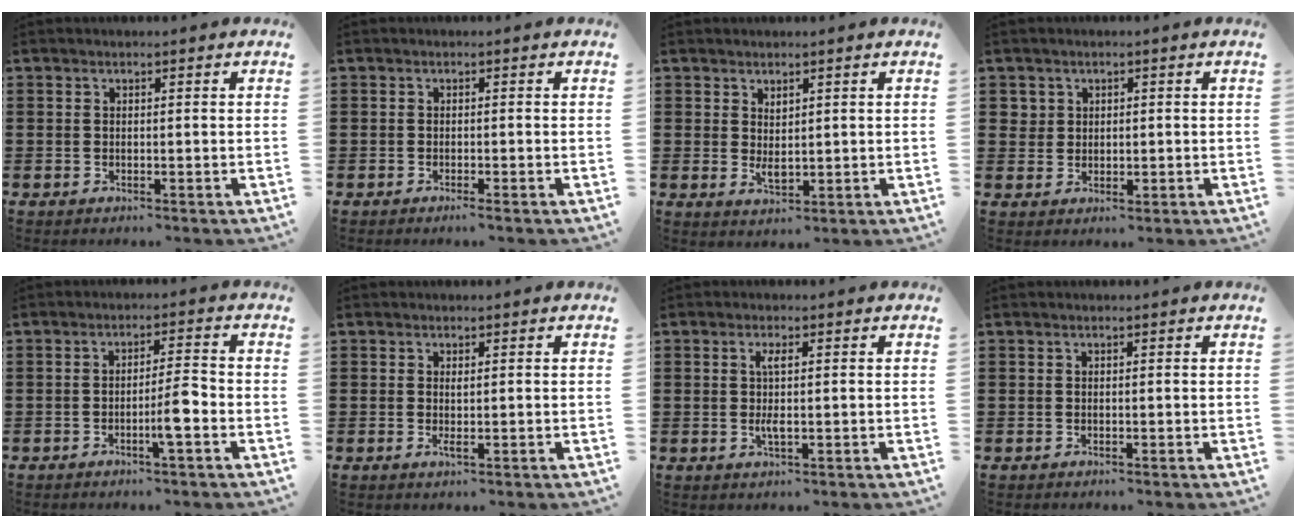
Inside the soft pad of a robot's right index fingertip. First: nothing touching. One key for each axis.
{"total": 0.8, "fx": -0.6, "fy": -0.1, "fz": 0.6, "tx": -0.011, "ty": -0.002, "tz": -0.011}
{"total": 2.0, "fx": 0.6, "fy": 1.1, "fz": 1.6, "tx": -0.031, "ty": -0.002, "tz": 0.014}
{"total": 2.2, "fx": 1.0, "fy": 1.9, "fz": 0.3, "tx": -0.015, "ty": 0.009, "tz": 0.018}
{"total": 4.8, "fx": -1.8, "fy": 0.4, "fz": 4.4, "tx": -0.075, "ty": -0.002, "tz": -0.033}
{"total": 1.0, "fx": 0.1, "fy": 0.1, "fz": 1.0, "tx": -0.019, "ty": -0.003, "tz": 0.002}
{"total": 2.8, "fx": 0.2, "fy": 0.6, "fz": 2.7, "tx": -0.059, "ty": -0.003, "tz": -0.001}
{"total": 0.0}